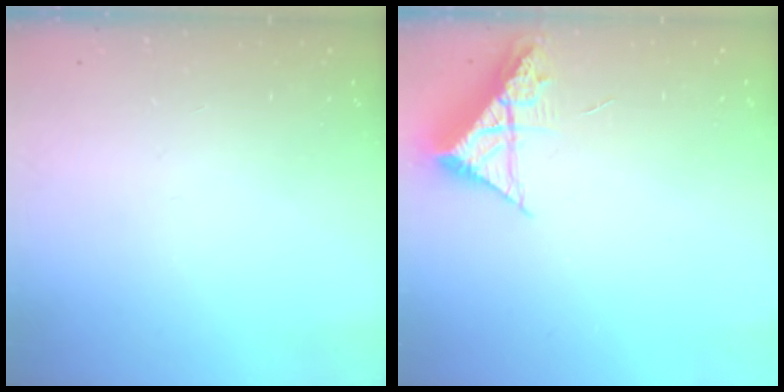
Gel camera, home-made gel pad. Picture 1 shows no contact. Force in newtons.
{"total": 8.4, "press": 8.4, "slide": 0.8}